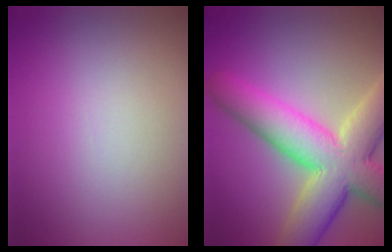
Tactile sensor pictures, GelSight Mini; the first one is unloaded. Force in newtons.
{"total": 10.7, "press": 10.7, "slide": 0.9}